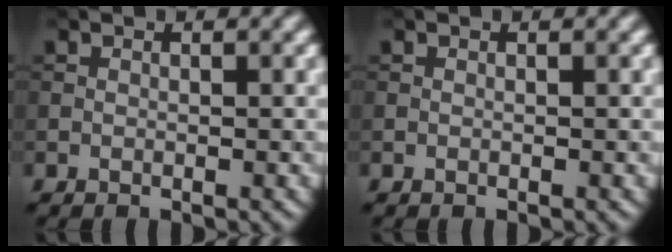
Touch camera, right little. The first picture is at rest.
{"total": 0.0}